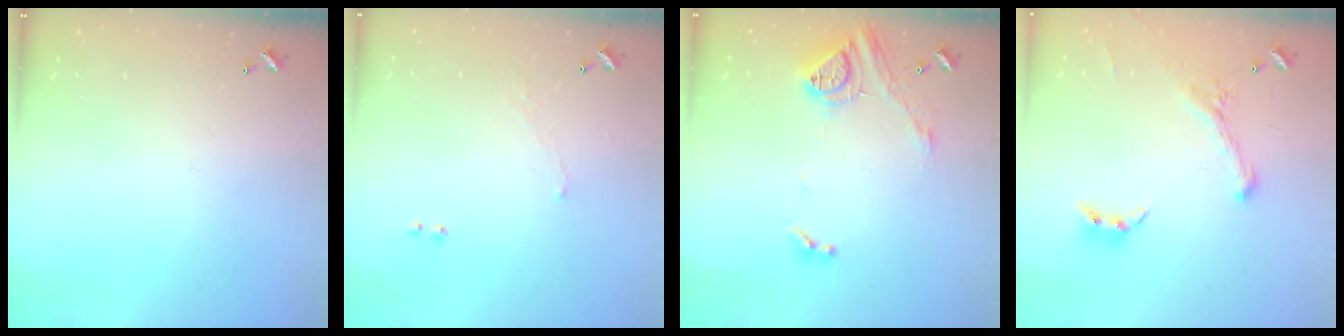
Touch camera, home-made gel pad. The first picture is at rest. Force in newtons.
{"total": 2.5, "press": 2.4, "slide": 0.7}
{"total": 14.5, "press": 14.4, "slide": 1.5}
{"total": 1.1, "press": 0.6, "slide": 0.9}